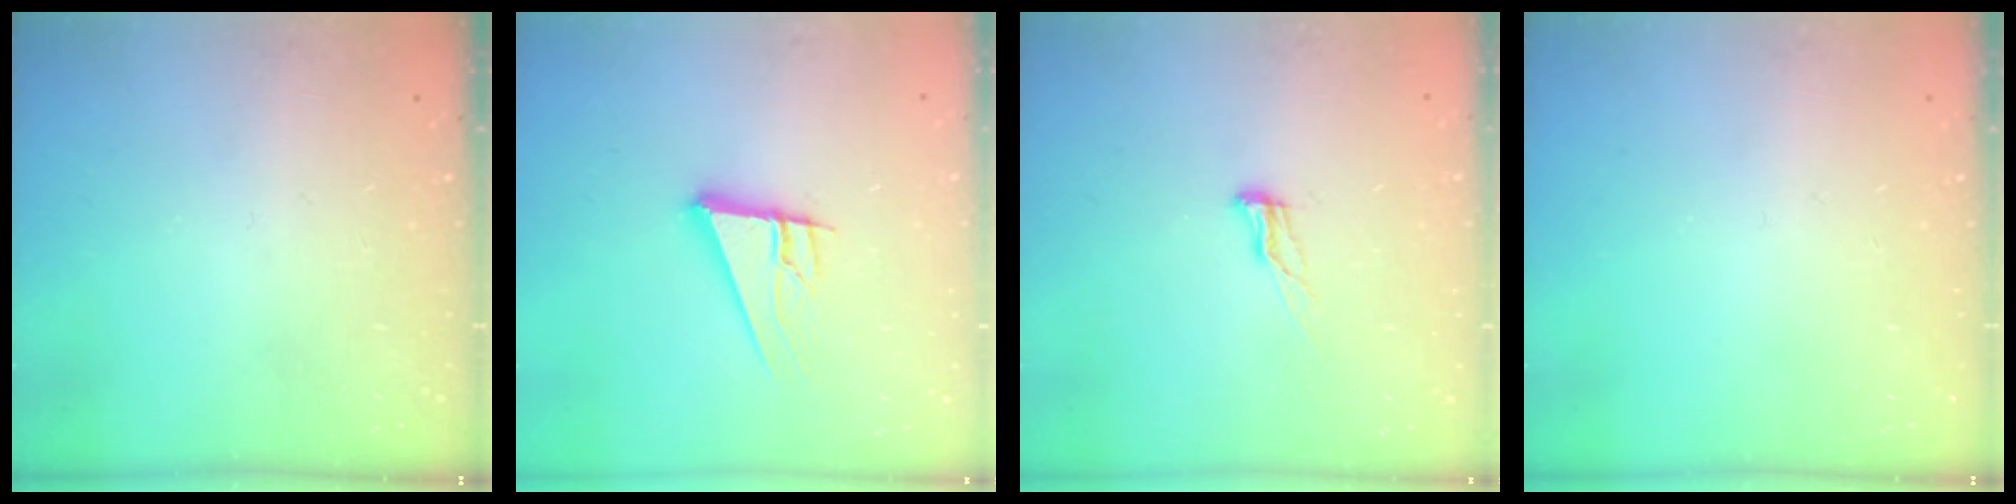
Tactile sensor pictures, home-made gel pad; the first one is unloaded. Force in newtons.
{"total": 13.1, "press": 12.7, "slide": 3.4}
{"total": 6.9, "press": 6.9, "slide": 0.9}
{"total": 0.0}